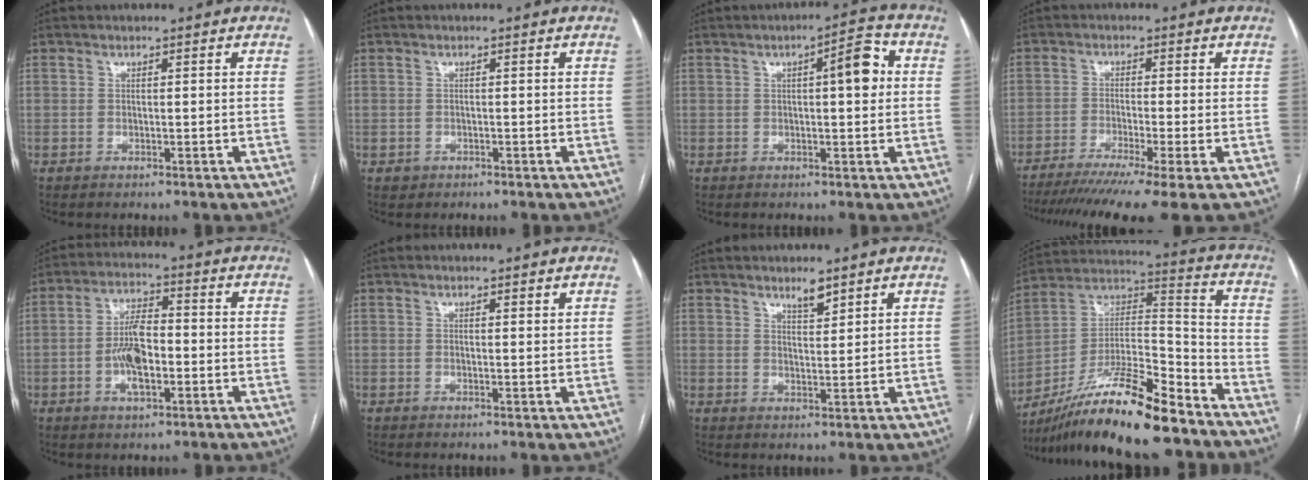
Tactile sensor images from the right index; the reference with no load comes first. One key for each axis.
{"total": 1.1, "fx": -0.5, "fy": 1.0, "fz": 0.0, "tx": -0.003, "ty": 0.004, "tz": -0.006}
{"total": 5.9, "fx": 1.0, "fy": 1.3, "fz": 5.6, "tx": -0.077, "ty": 0.016, "tz": 0.010}
{"total": 11.8, "fx": -8.8, "fy": -1.1, "fz": 7.8, "tx": -0.118, "ty": -0.028, "tz": -0.138}
{"total": 7.4, "fx": -1.6, "fy": 2.8, "fz": 6.6, "tx": -0.135, "ty": 0.008, "tz": -0.031}
{"total": 1.1, "fx": 0.9, "fy": 0.2, "fz": 0.5, "tx": -0.007, "ty": -0.001, "tz": 0.011}
{"total": 2.8, "fx": 2.3, "fy": 0.5, "fz": 1.5, "tx": -0.030, "ty": -0.005, "tz": 0.041}
{"total": 19.6, "fx": -15.2, "fy": 2.4, "fz": 12.1, "tx": -0.225, "ty": 0.001, "tz": -0.271}